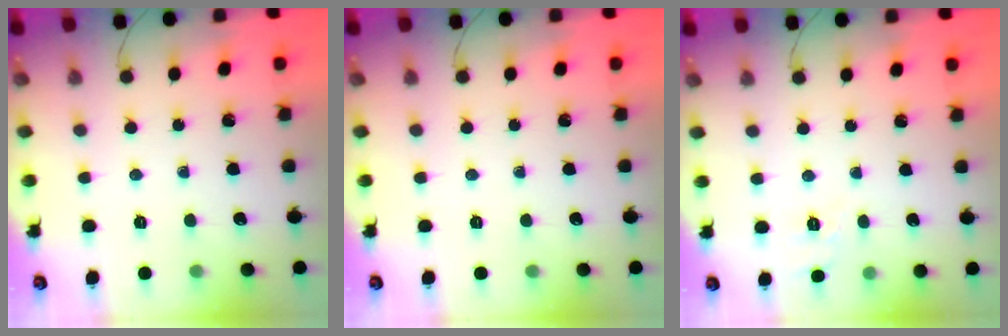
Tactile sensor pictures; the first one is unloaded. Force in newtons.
{"total": 0.0}
{"total": 5.5, "press": 5.1, "slide": 2.0}